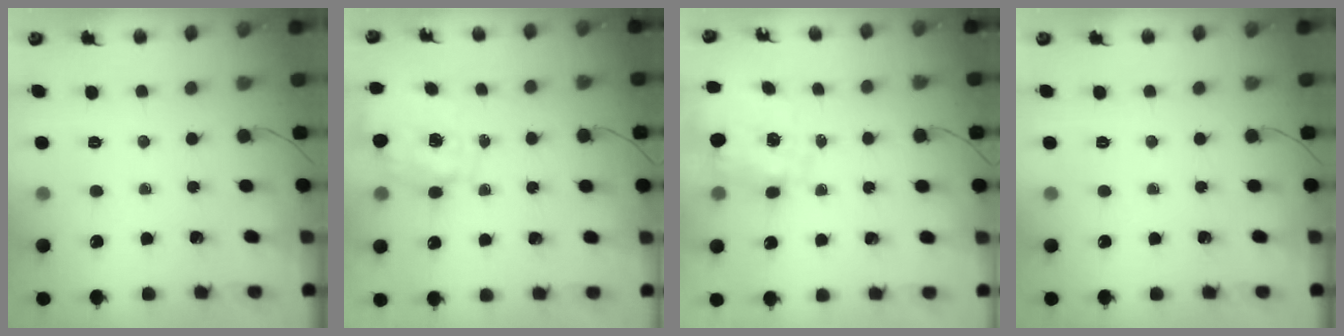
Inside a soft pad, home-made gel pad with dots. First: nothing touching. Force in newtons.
{"total": 2.7, "press": 2.6, "slide": 0.9}
{"total": 9.9, "press": 9.8, "slide": 1.5}
{"total": 0.0}